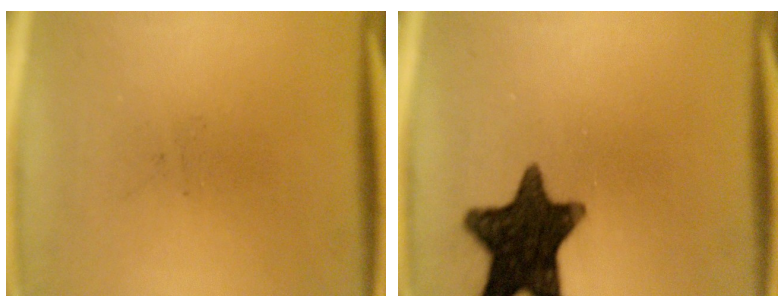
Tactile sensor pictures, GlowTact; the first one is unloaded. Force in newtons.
{"total": 15.3}